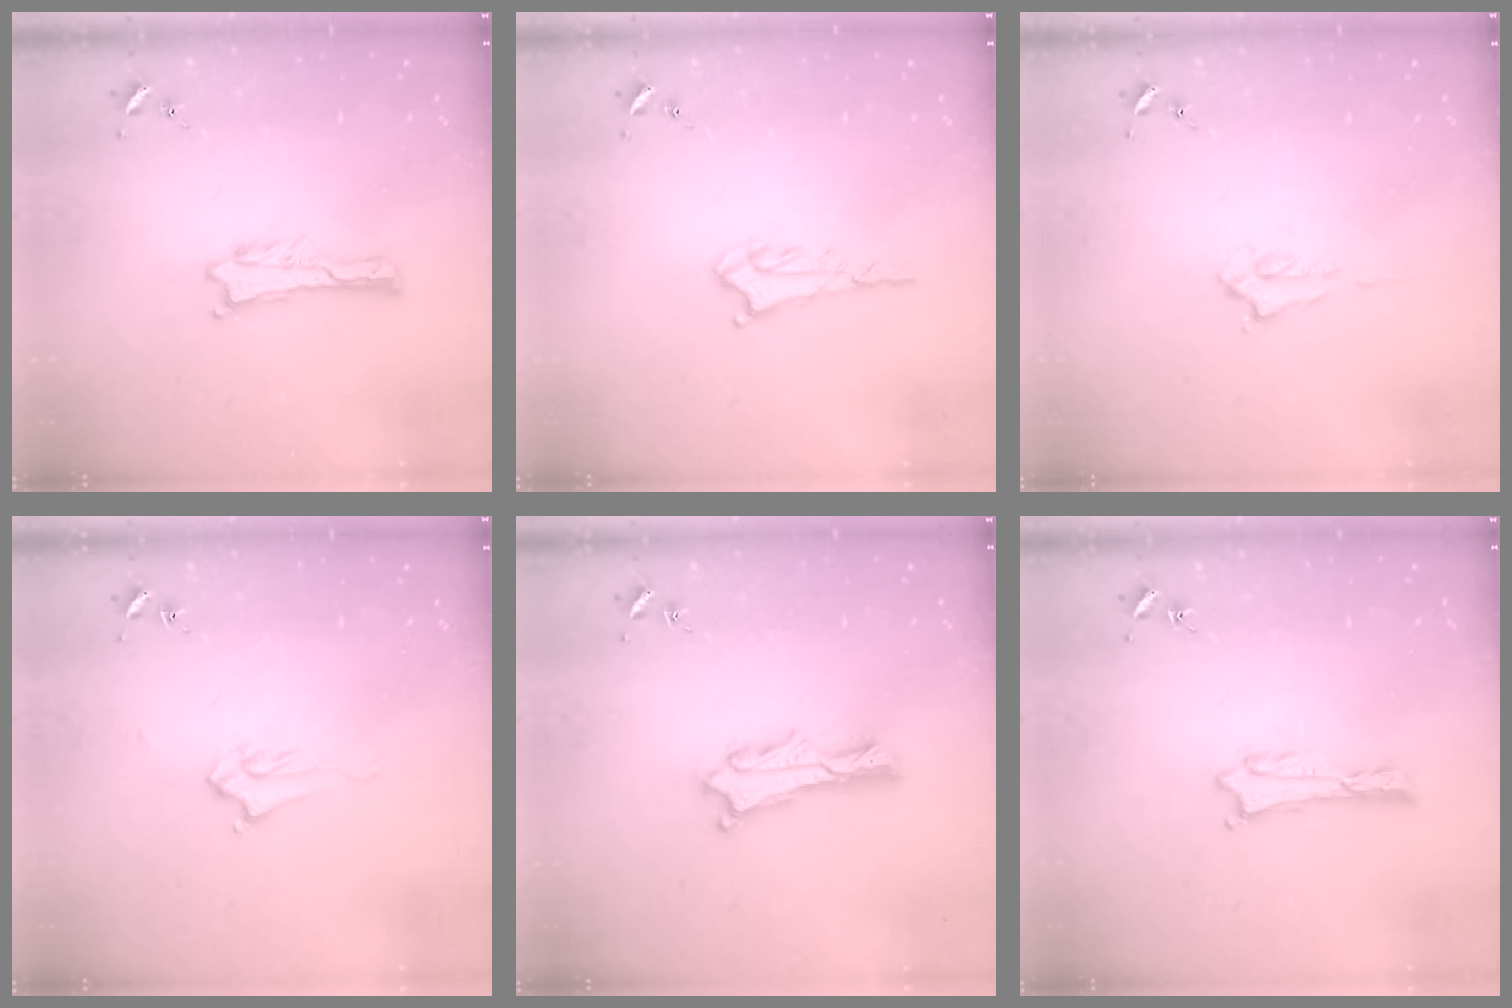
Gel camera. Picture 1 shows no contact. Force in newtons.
{"total": 1.6, "press": 1.6, "slide": 0.1}
{"total": 0.7, "press": 0.6, "slide": 0.2}
{"total": 2.5, "press": 2.4, "slide": 0.4}
{"total": 1.5, "press": 1.4, "slide": 0.2}
{"total": 0.0}